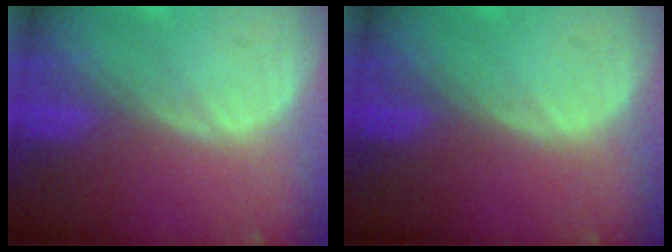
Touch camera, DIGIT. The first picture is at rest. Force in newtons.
{"total": 0.0}